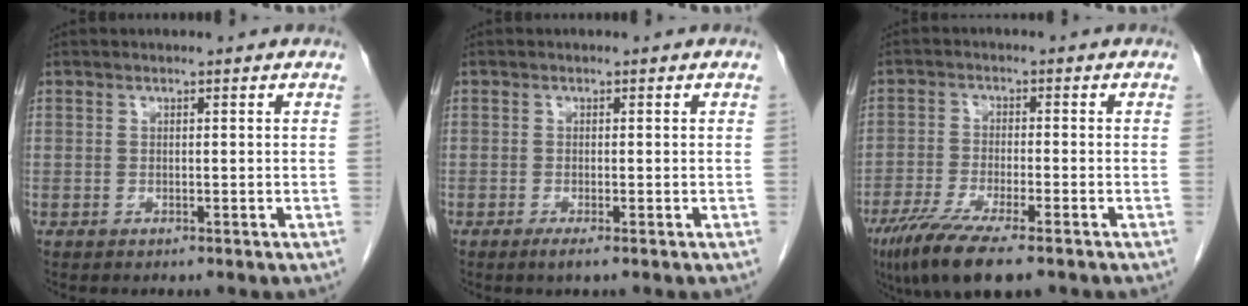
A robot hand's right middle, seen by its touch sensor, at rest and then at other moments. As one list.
[{"total": 0.9, "force": [-0.5, -0.2, 0.7], "torque": [-0.014, -0.003, -0.011]}, {"total": 10.0, "force": [-6.9, 1.4, 7.2], "torque": [-0.126, -0.024, -0.114]}]